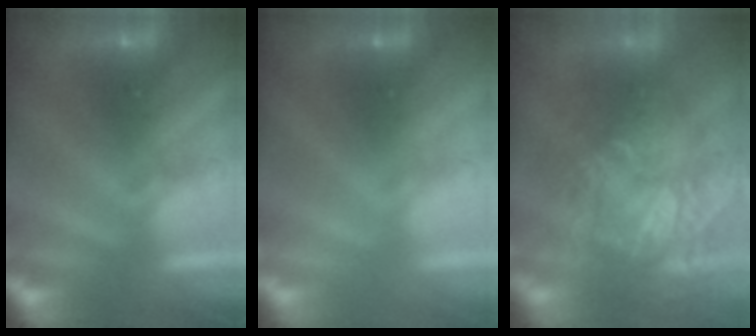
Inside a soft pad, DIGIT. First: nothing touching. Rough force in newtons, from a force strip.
{"total": 2.9}
{"total": 9.7}